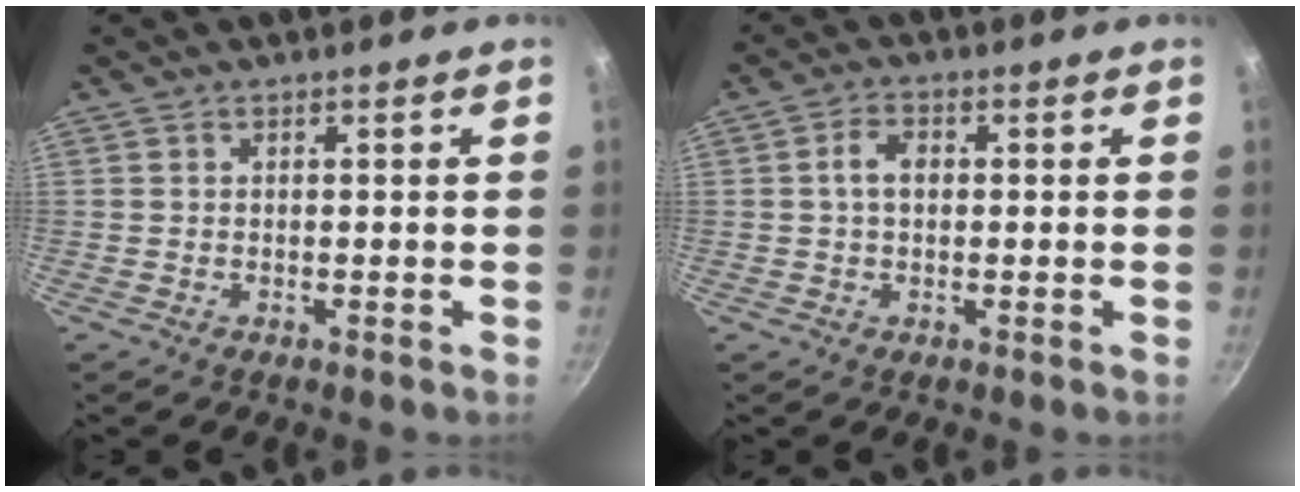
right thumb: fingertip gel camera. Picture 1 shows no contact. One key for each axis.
{"total": 3.7, "fx": 0.3, "fy": 2.5, "fz": 2.7, "tx": -0.042, "ty": 0.011, "tz": 0.000}